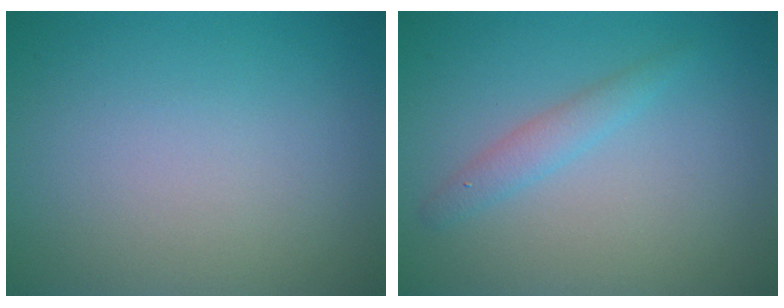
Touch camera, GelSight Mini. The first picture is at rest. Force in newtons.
{"total": 1.6, "press": 1.6, "slide": 0.1}